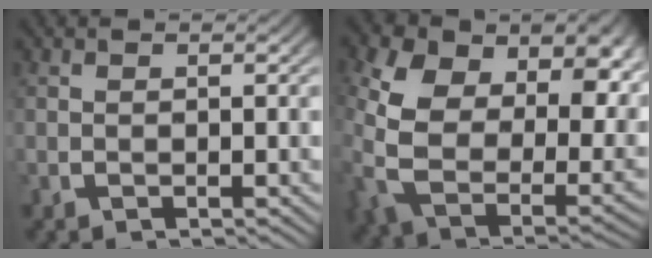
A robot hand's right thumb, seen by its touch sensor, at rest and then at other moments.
{"total": 15.1, "force": [0.7, 10.5, 10.7], "torque": [-0.273, -0.079, 0.046]}